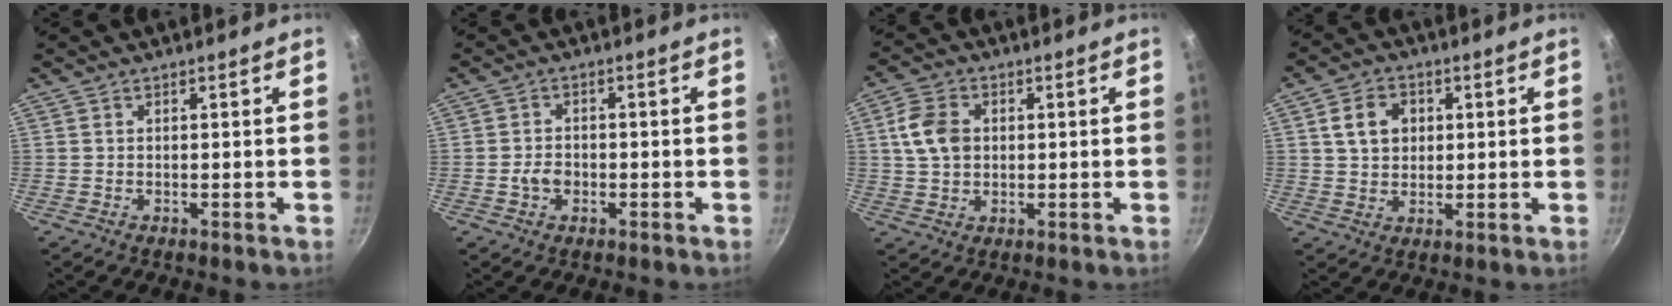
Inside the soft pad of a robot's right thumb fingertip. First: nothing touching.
{"total": 3.2, "force": [-1.0, 2.3, 2.0], "torque": [-0.028, 0.013, -0.018]}
{"total": 7.8, "force": [1.3, 5.8, 5.1], "torque": [-0.086, 0.008, 0.019]}
{"total": 7.3, "force": [1.8, 5.8, 4.1], "torque": [-0.054, 0.006, 0.028]}